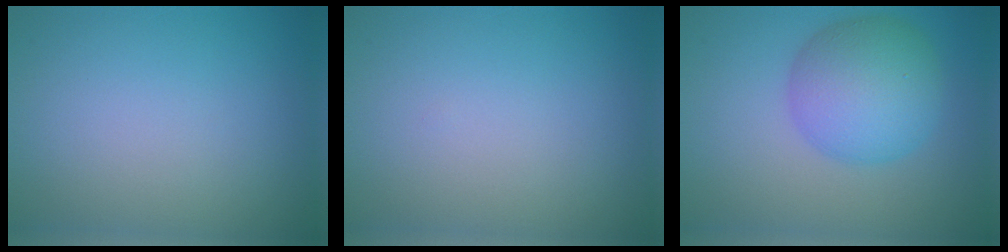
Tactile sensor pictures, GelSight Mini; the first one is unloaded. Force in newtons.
{"total": 0.0}
{"total": 6.5, "press": 6.5, "slide": 0.2}